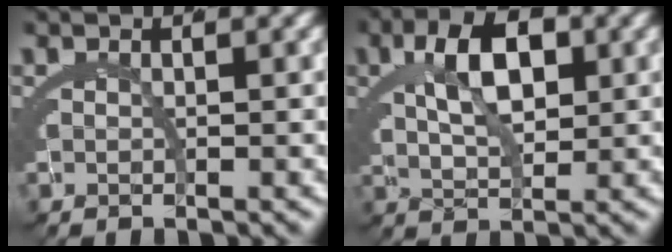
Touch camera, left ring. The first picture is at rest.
{"total": 5.9, "force": [1.3, 3.0, 4.9], "torque": [-0.084, -0.003, 0.029]}